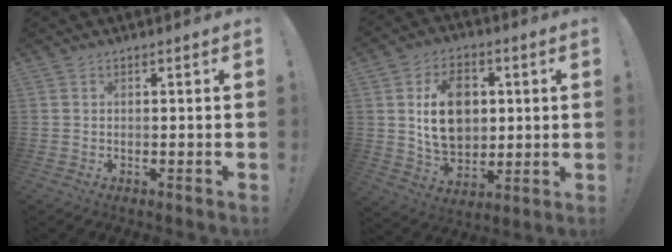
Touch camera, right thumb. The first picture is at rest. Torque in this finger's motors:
{"motor_torque": [1.58, 2.30, 0.53, -0.27, 0.10]}